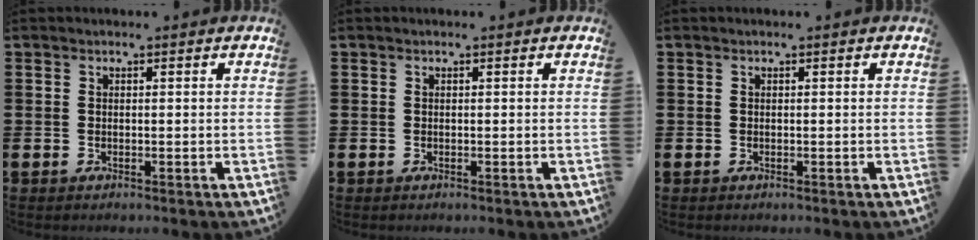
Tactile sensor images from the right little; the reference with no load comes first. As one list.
[{"total": 0.0}, {"total": 0.0}]